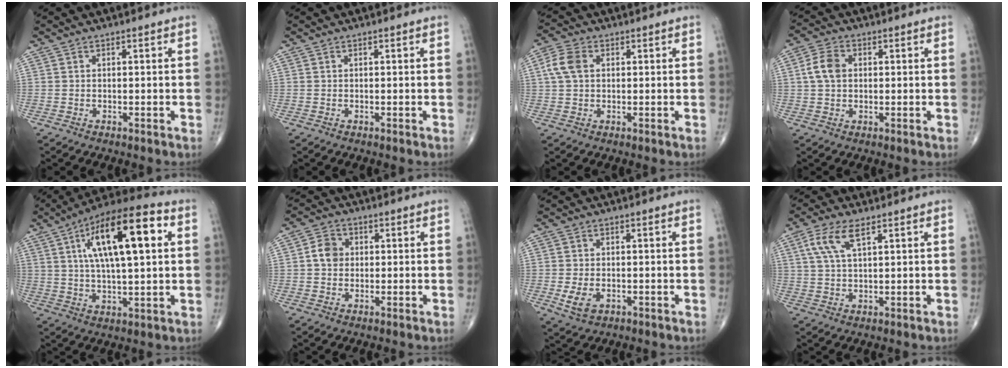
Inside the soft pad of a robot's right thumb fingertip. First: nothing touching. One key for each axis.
{"total": 0.0}
{"total": 5.3, "fx": 1.1, "fy": 3.6, "fz": 3.7, "tx": -0.084, "ty": 0.011, "tz": 0.018}
{"total": 5.4, "fx": 0.7, "fy": 3.8, "fz": 3.7, "tx": -0.072, "ty": 0.009, "tz": 0.009}
{"total": 19.4, "fx": 5.5, "fy": 6.6, "fz": 17.4, "tx": -0.279, "ty": 0.013, "tz": 0.084}
{"total": 4.4, "fx": 0.3, "fy": 3.8, "fz": 2.3, "tx": -0.029, "ty": 0.008, "tz": -0.001}
{"total": 4.6, "fx": -1.2, "fy": 3.0, "fz": 3.3, "tx": -0.063, "ty": -0.003, "tz": -0.017}
{"total": 6.4, "fx": 3.0, "fy": 2.3, "fz": 5.2, "tx": -0.114, "ty": 0.000, "tz": 0.061}